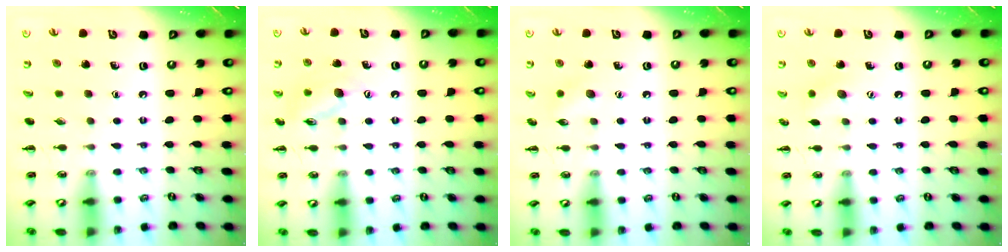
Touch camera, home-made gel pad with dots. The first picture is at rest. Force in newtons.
{"total": 11.2, "press": 11.1, "slide": 1.7}
{"total": 5.9, "press": 5.7, "slide": 1.5}
{"total": 7.9, "press": 7.8, "slide": 1.4}